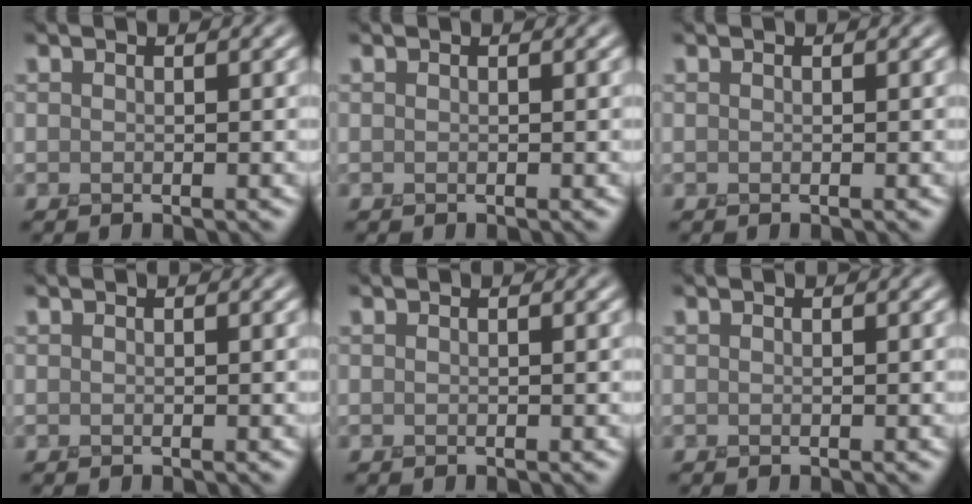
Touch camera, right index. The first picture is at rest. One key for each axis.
{"total": 0.0}
{"total": 0.0}
{"total": 0.0}
{"total": 0.0}
{"total": 0.0}